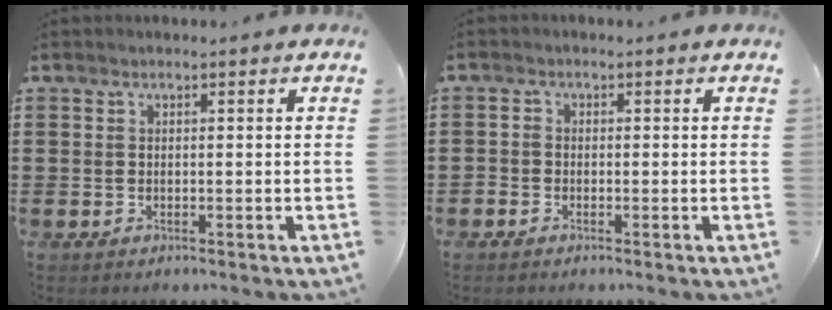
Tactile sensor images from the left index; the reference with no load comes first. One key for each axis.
{"total": 1.1, "fx": -0.9, "fy": 0.6, "fz": 0.2, "tx": -0.007, "ty": 0.002, "tz": -0.018}